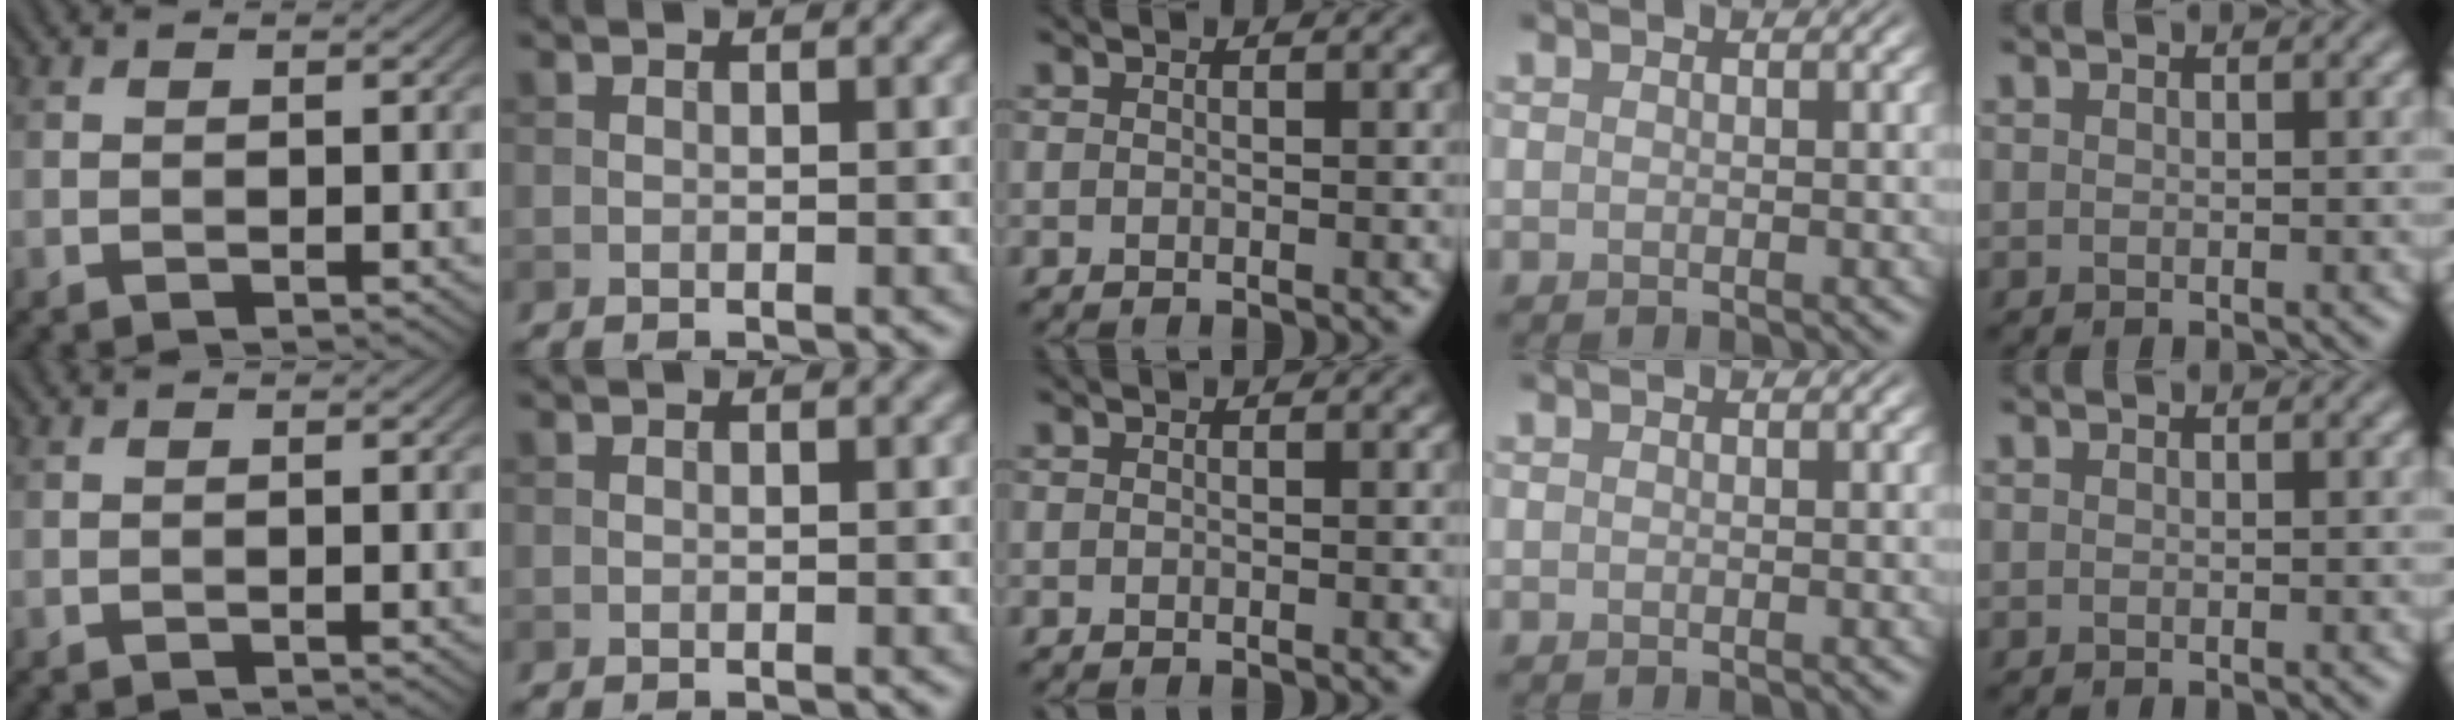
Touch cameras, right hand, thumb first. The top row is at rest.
{}